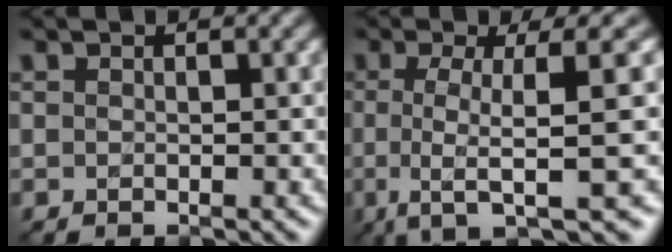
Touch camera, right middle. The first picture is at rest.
{"total": 8.5, "force": [-1.0, 1.9, 8.2], "torque": [-0.110, -0.001, -0.028]}